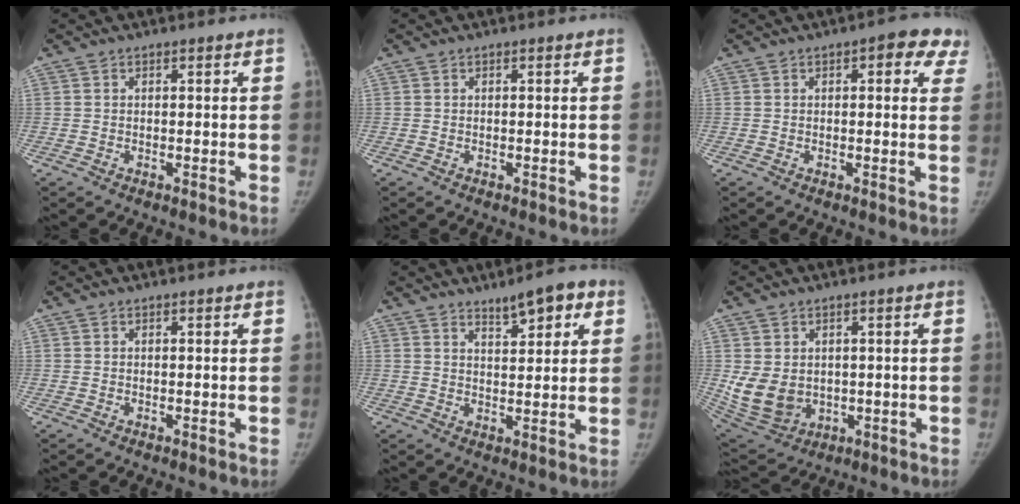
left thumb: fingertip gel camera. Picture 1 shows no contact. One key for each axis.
{"total": 0.0}
{"total": 6.9, "fx": 3.3, "fy": 3.1, "fz": 5.2, "tx": -0.025, "ty": -0.002, "tz": 0.027}
{"total": 0.0}
{"total": 6.3, "fx": 3.8, "fy": 2.1, "fz": 4.6, "tx": -0.051, "ty": -0.015, "tz": 0.054}
{"total": 9.6, "fx": 0.2, "fy": 7.8, "fz": 5.6, "tx": -0.092, "ty": -0.013, "tz": 0.032}